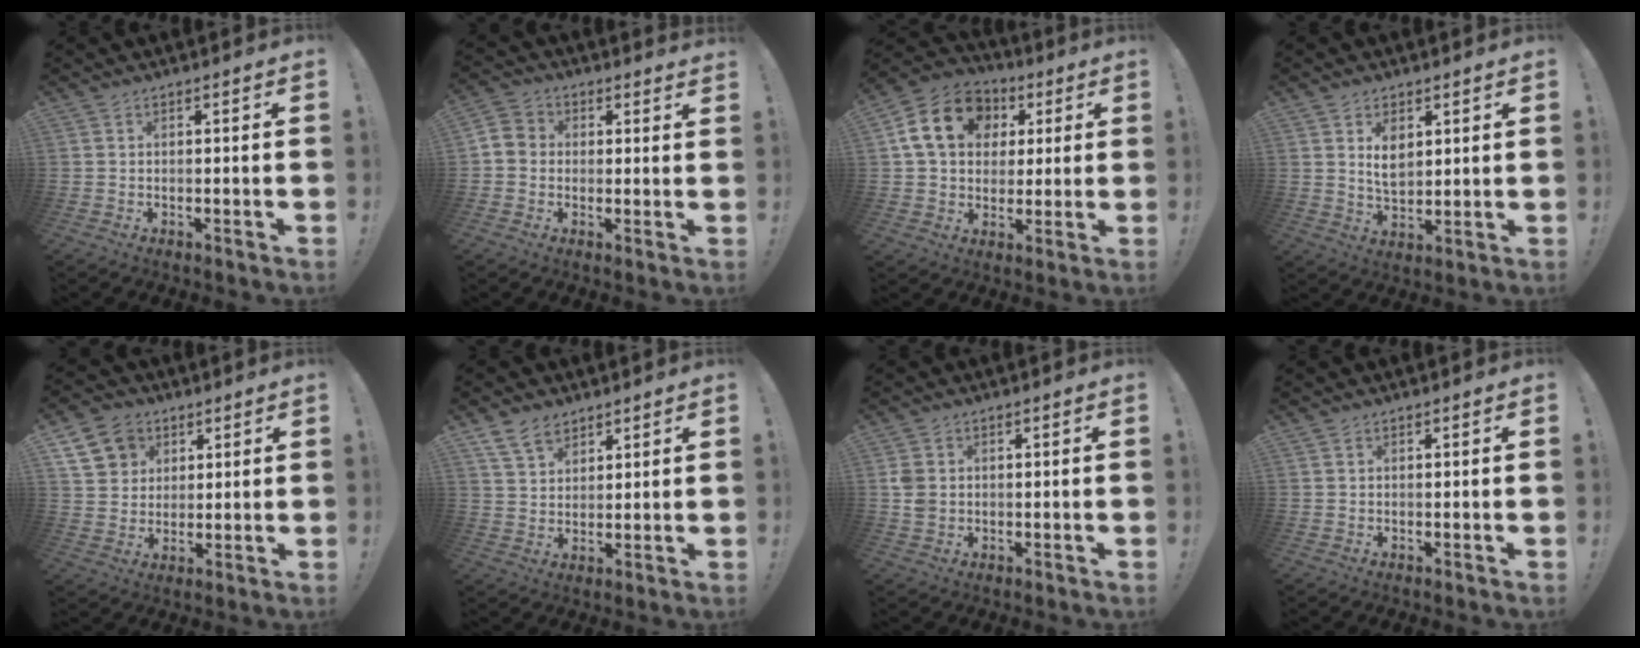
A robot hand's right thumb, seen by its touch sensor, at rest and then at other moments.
{"total": 4.8, "force": [0.3, 4.4, 1.8], "torque": [-0.029, 0.012, 0.009]}
{"total": 16.9, "force": [5.3, 12.9, 9.5], "torque": [-0.143, -0.001, 0.105]}
{"total": 6.0, "force": [2.7, 4.0, 3.6], "torque": [-0.059, -0.012, 0.049]}
{"total": 11.8, "force": [5.2, 9.7, 4.2], "torque": [-0.063, -0.017, 0.109]}
{"total": 8.1, "force": [5.5, 5.0, 3.2], "torque": [-0.055, -0.021, 0.107]}
{"total": 4.3, "force": [0.7, 3.6, 2.2], "torque": [-0.037, 0.002, 0.015]}
{"total": 0.0}